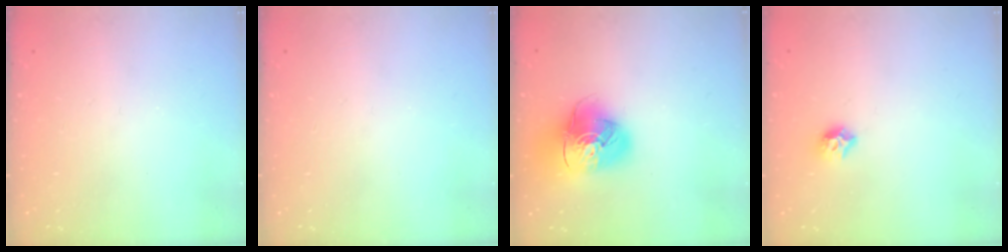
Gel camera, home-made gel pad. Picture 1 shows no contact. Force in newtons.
{"total": 0.0}
{"total": 14.9, "press": 14.8, "slide": 1.9}
{"total": 7.5, "press": 7.4, "slide": 0.8}